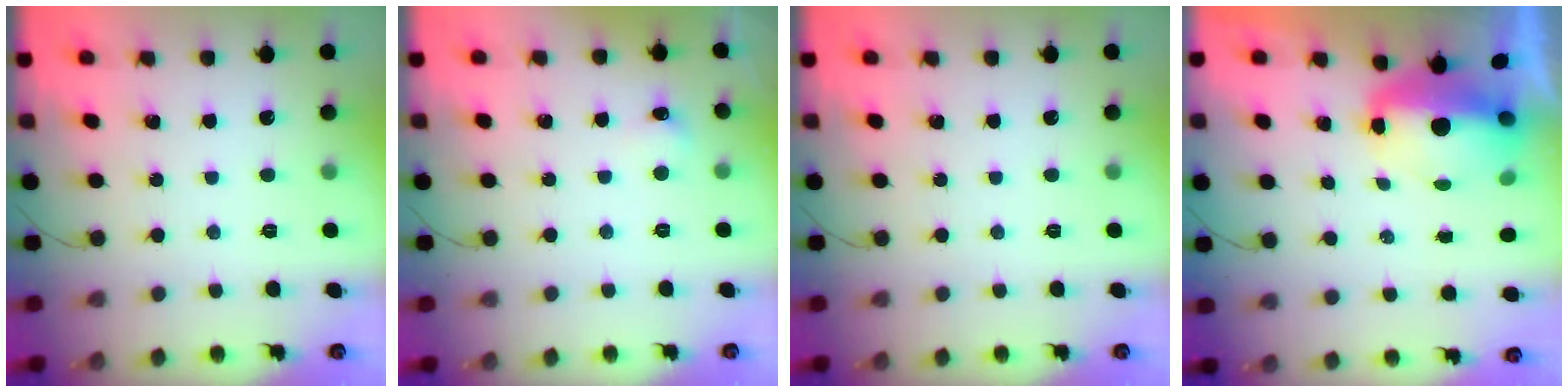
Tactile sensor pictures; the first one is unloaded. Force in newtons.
{"total": 4.3, "press": 4.0, "slide": 1.4}
{"total": 0.0}
{"total": 10.7, "press": 8.2, "slide": 6.8}